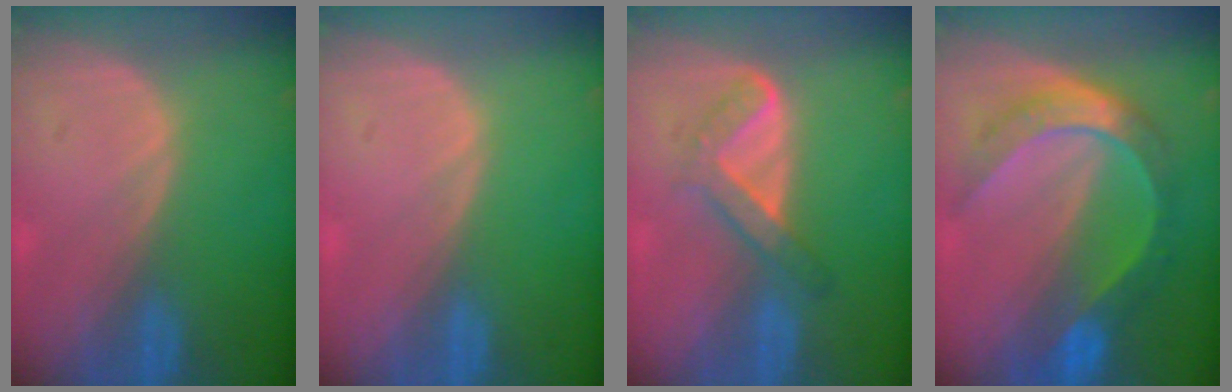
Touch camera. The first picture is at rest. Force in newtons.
{"total": 0.0}
{"total": 4.8, "press": 4.7, "slide": 0.7}
{"total": 8.5, "press": 8.5, "slide": 0.7}